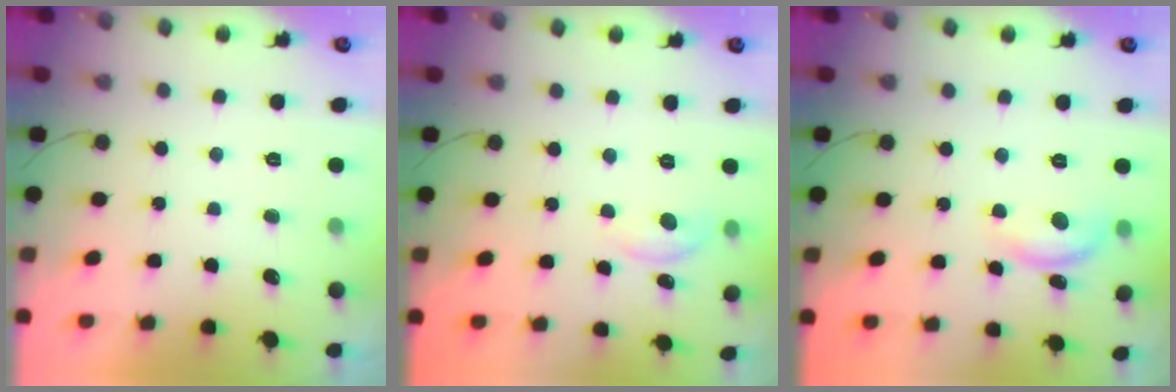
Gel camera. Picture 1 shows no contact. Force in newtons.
{"total": 5.3, "press": 5.3, "slide": 0.7}
{"total": 9.3, "press": 9.3, "slide": 0.6}